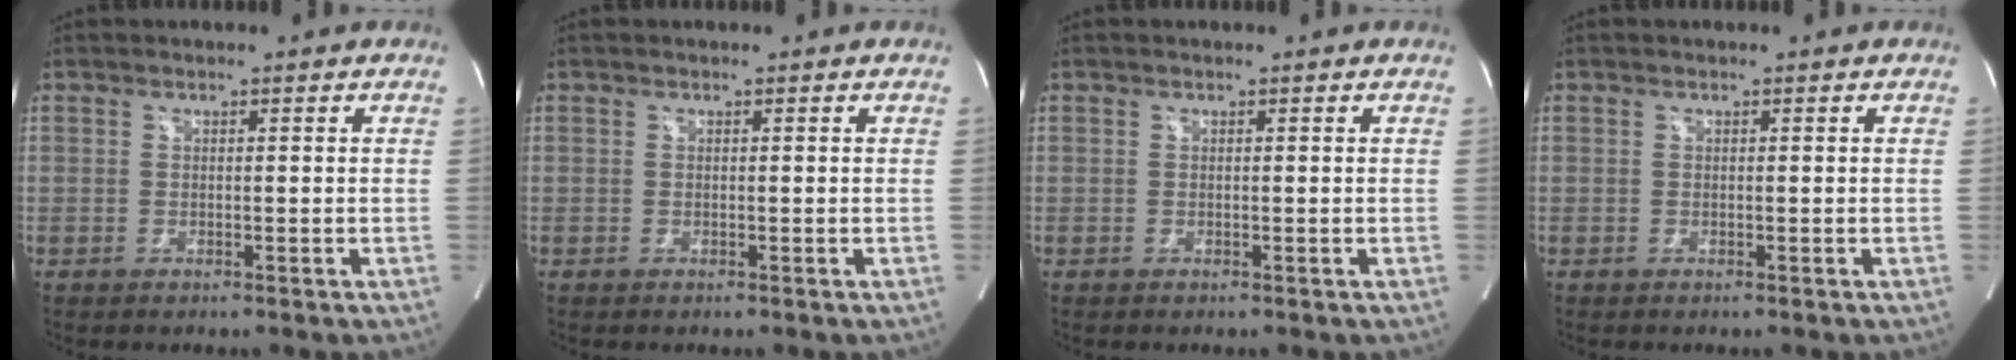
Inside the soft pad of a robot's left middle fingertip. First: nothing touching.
{"total": 0.0}
{"total": 0.0}
{"total": 0.0}